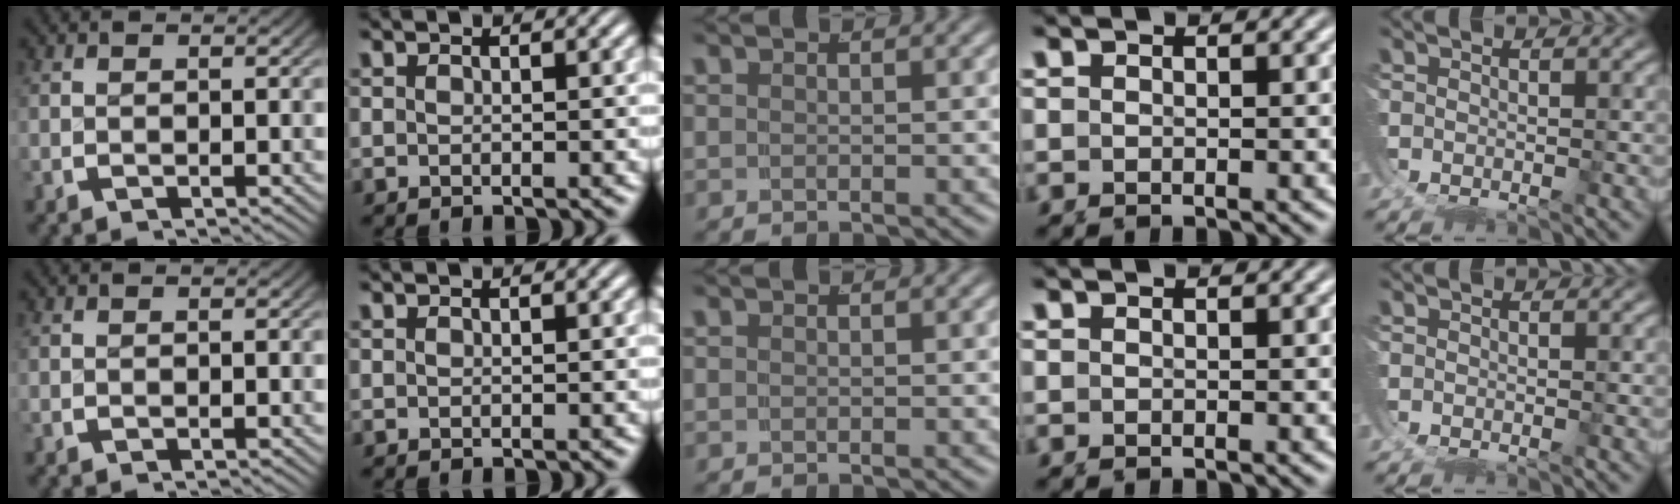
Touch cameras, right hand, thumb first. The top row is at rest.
{}